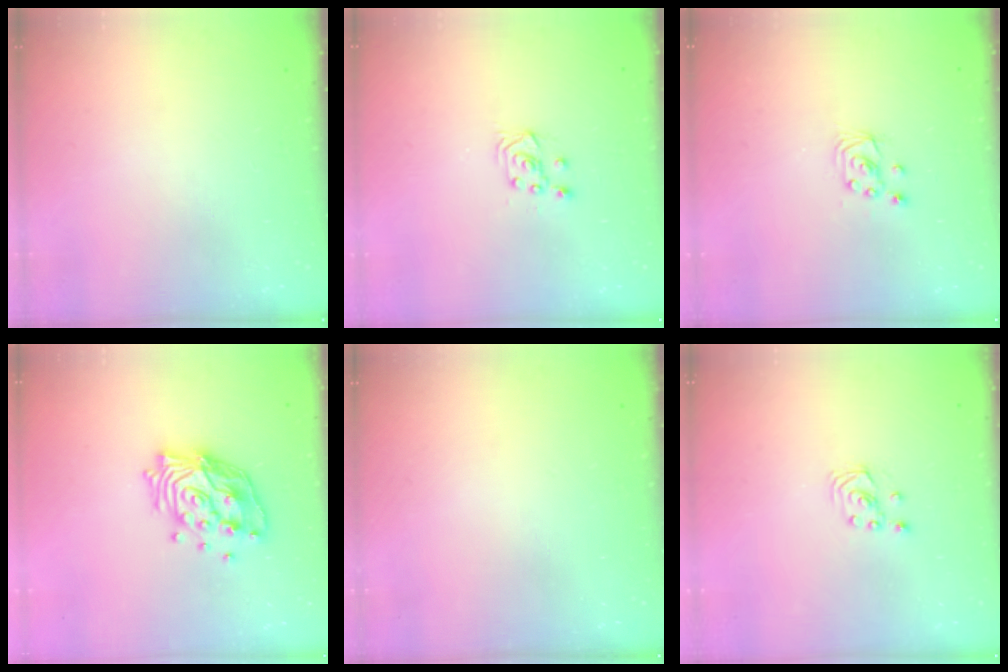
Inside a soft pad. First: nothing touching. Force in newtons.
{"total": 4.5, "press": 4.4, "slide": 0.8}
{"total": 2.4, "press": 2.4, "slide": 0.2}
{"total": 14.9, "press": 14.8, "slide": 1.1}
{"total": 0.0}
{"total": 1.8, "press": 1.8, "slide": 0.2}